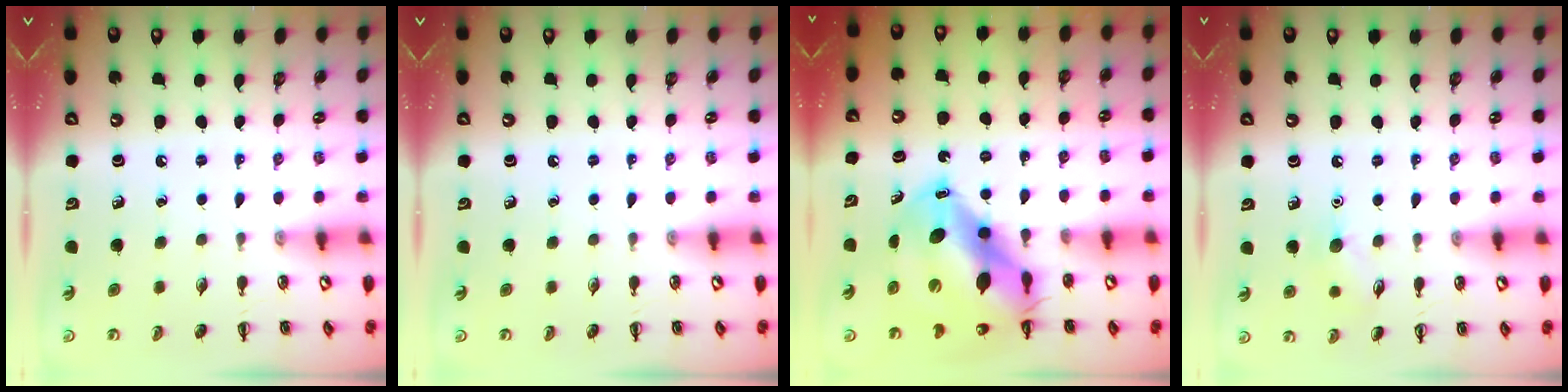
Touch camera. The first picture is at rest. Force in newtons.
{"total": 0.0}
{"total": 14.5, "press": 13.9, "slide": 4.0}
{"total": 7.0, "press": 6.8, "slide": 1.6}